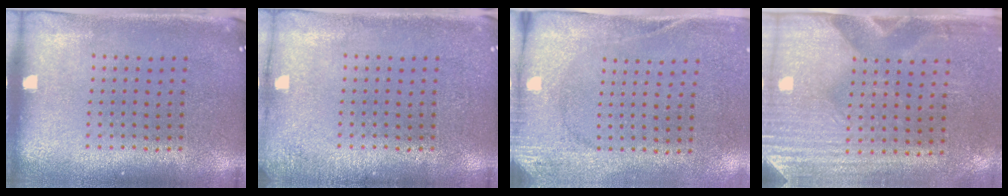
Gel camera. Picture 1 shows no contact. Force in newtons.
{"total": 1.2, "press": 1.1, "slide": 0.2}
{"total": 2.7, "press": 2.1, "slide": 1.7}
{"total": 3.0, "press": 2.6, "slide": 1.5}